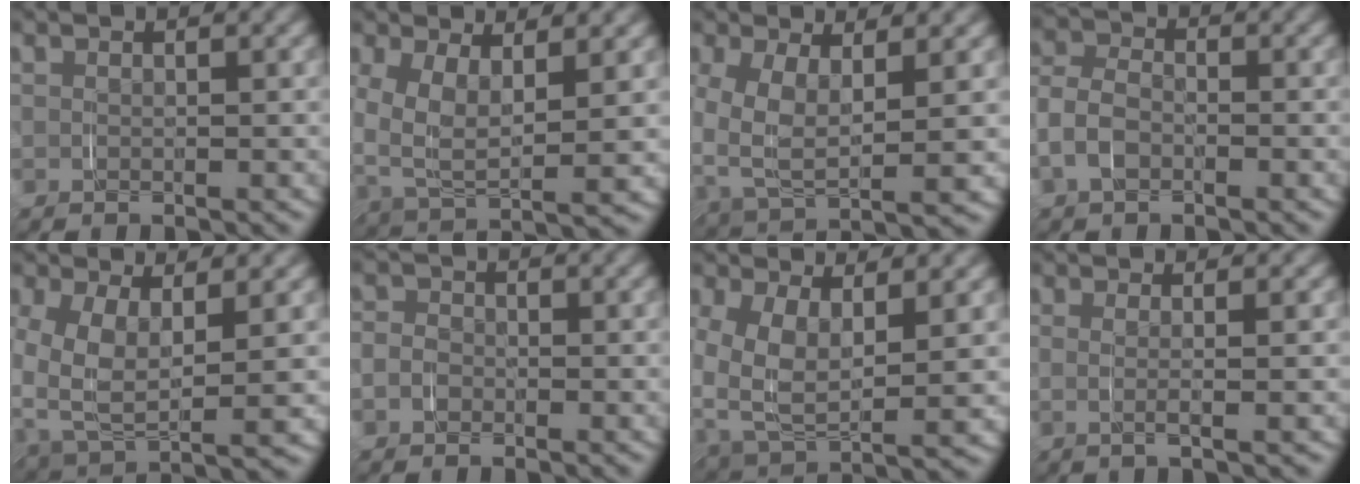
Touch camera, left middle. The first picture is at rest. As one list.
[{"total": 2.6, "force": [1.3, 1.3, 1.9], "torque": [-0.054, -0.022, 0.024]}, {"total": 2.7, "force": [0.7, 1.1, 2.4], "torque": [-0.054, -0.020, 0.016]}, {"total": 2.2, "force": [-1.2, 1.8, -0.3], "torque": [-0.003, 0.003, -0.031]}, {"total": 3.4, "force": [0.5, 1.9, 2.7], "torque": [-0.062, -0.028, 0.015]}, {"total": 2.4, "force": [-1.2, 2.1, -0.4], "torque": [0.006, -0.010, -0.024]}, {"total": 2.8, "force": [0.9, 1.6, 2.1], "torque": [-0.053, -0.030, 0.021]}, {"total": 2.1, "force": [0.5, -2.1, -0.2], "torque": [0.023, 0.007, 0.009]}]